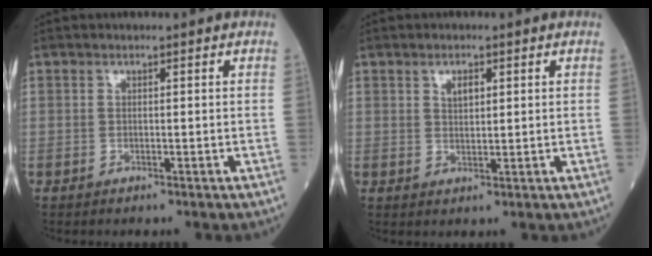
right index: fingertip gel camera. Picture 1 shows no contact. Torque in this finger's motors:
{"motor_torque": [-0.05, 0.08, 0.03, 0.03]}